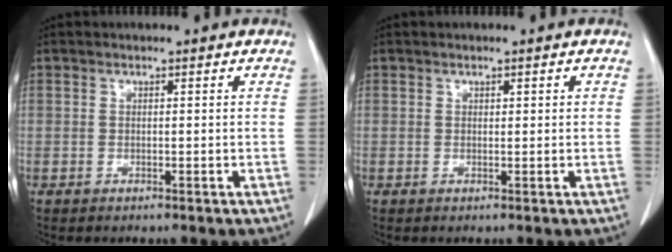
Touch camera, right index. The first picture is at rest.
{"total": 0.6, "force": [0.3, 0.2, 0.5], "torque": [-0.006, 0.000, 0.005]}